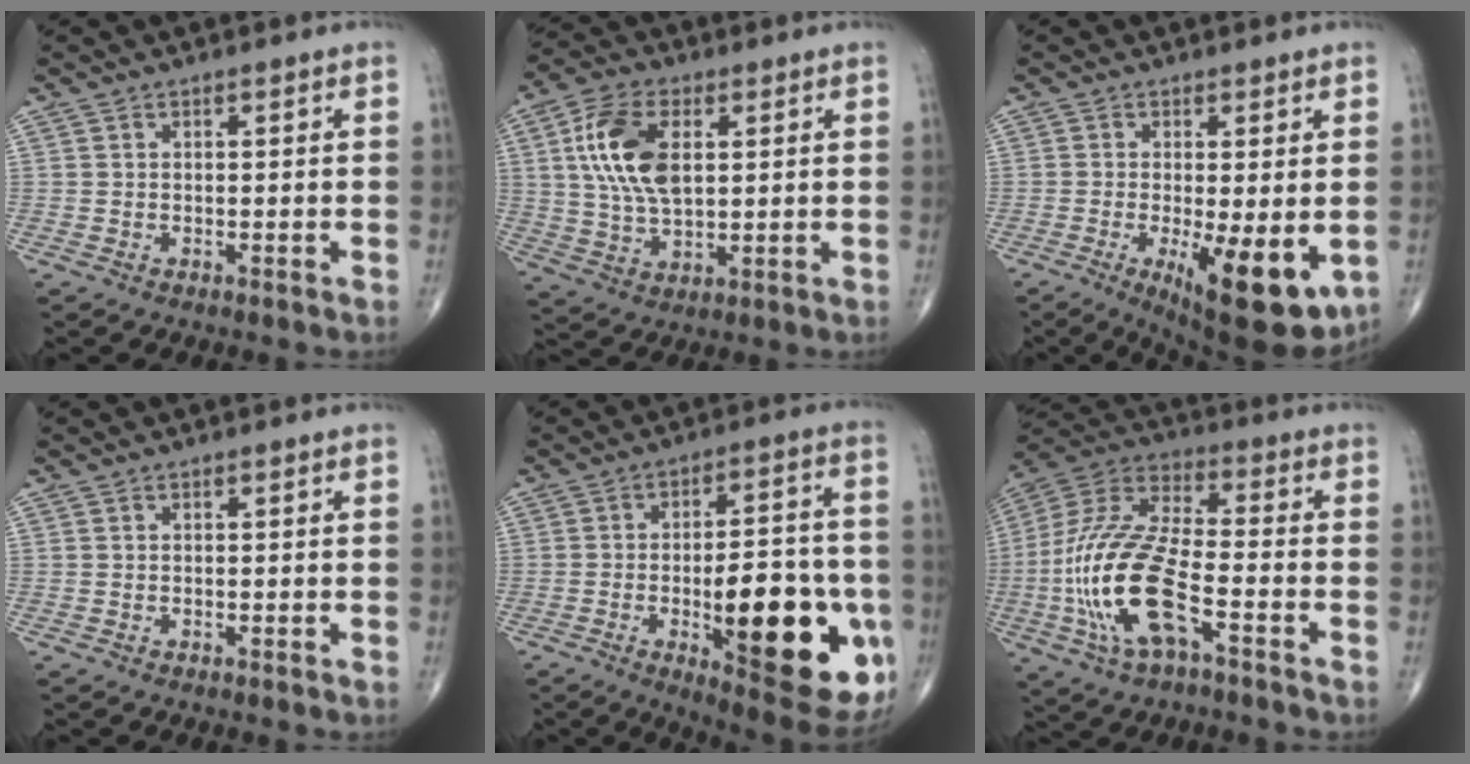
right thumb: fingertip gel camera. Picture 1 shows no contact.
{"total": 12.9, "force": [3.0, 7.1, 10.4], "torque": [-0.198, -0.001, 0.058]}
{"total": 13.0, "force": [-3.4, 4.3, 11.8], "torque": [-0.168, -0.025, -0.039]}
{"total": 0.0}
{"total": 24.8, "force": [-6.2, 9.0, 22.3], "torque": [-0.256, 0.006, -0.065]}
{"total": 20.1, "force": [-6.1, 7.8, 17.5], "torque": [-0.387, 0.028, -0.111]}